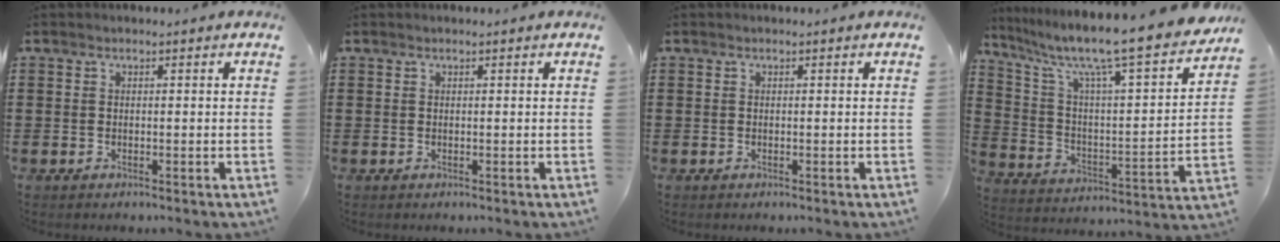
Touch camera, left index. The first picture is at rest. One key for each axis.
{"total": 0.0}
{"total": 0.0}
{"total": 10.5, "fx": 8.8, "fy": 0.5, "fz": 5.8, "tx": -0.141, "ty": -0.071, "tz": 0.135}